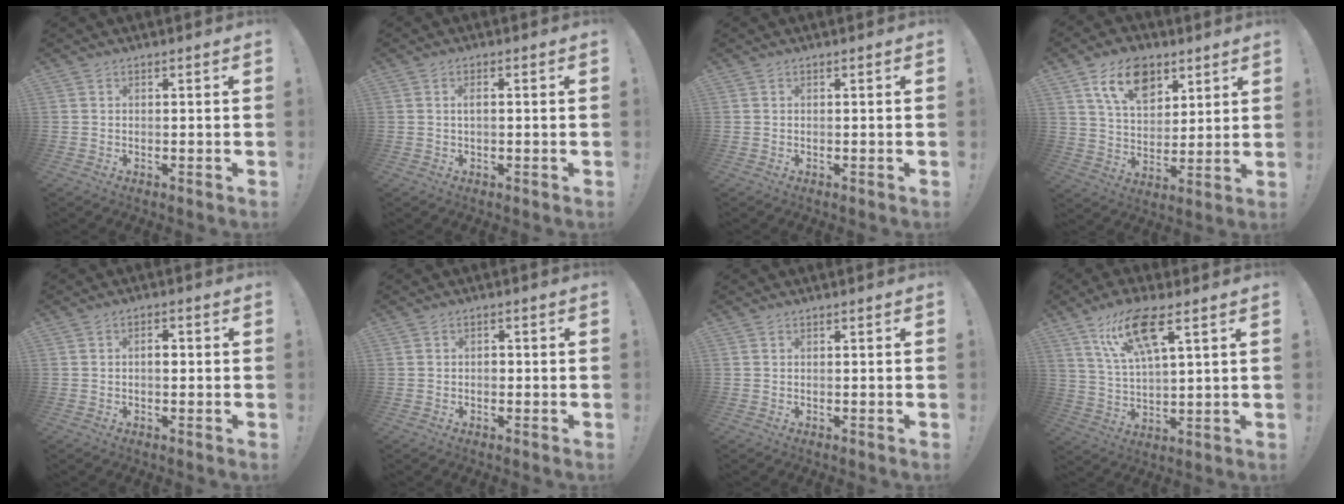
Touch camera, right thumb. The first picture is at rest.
{"total": 1.7, "force": [0.1, 0.3, 1.7], "torque": [-0.023, 0.000, -0.002]}
{"total": 0.0}
{"total": 14.0, "force": [7.8, 8.6, 7.8], "torque": [-0.119, -0.028, 0.144]}
{"total": 2.4, "force": [-0.3, 1.3, 2.0], "torque": [-0.023, 0.002, -0.011]}
{"total": 1.2, "force": [-0.6, 0.9, 0.6], "torque": [-0.009, 0.003, -0.012]}
{"total": 0.0}
{"total": 13.6, "force": [7.8, 3.6, 10.6], "torque": [-0.198, -0.018, 0.135]}